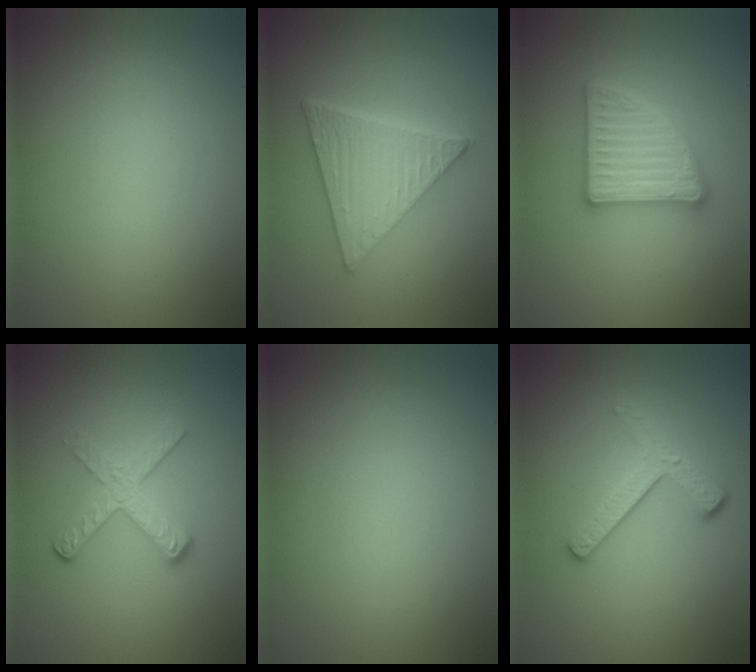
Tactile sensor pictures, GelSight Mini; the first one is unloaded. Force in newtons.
{"total": 6.6, "press": 4.6, "slide": 4.8}
{"total": 4.9, "press": 4.8, "slide": 0.8}
{"total": 3.4, "press": 2.4, "slide": 2.4}
{"total": 0.0}
{"total": 3.3, "press": 2.3, "slide": 2.3}